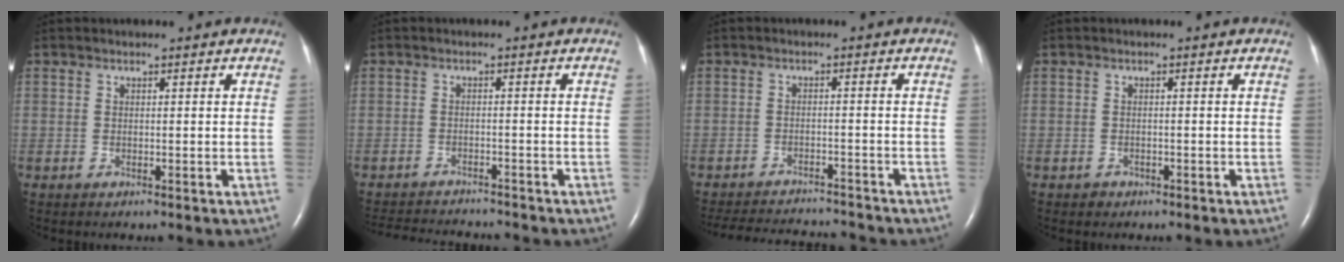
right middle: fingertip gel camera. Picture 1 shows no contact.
{"total": 9.7, "force": [-9.2, 1.3, 2.7], "torque": [-0.048, -0.004, -0.130]}
{"total": 12.8, "force": [-12.2, 1.9, 3.3], "torque": [-0.067, 0.002, -0.168]}
{"total": 1.0, "force": [-0.7, 0.8, 0.0], "torque": [-0.002, 0.003, -0.011]}